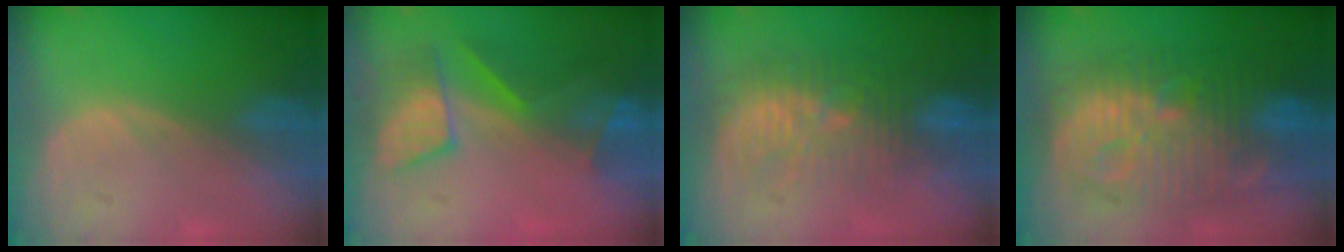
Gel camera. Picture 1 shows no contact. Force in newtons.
{"total": 8.0, "press": 7.5, "slide": 2.8}
{"total": 9.4, "press": 9.0, "slide": 2.7}
{"total": 13.3, "press": 13.2, "slide": 1.3}